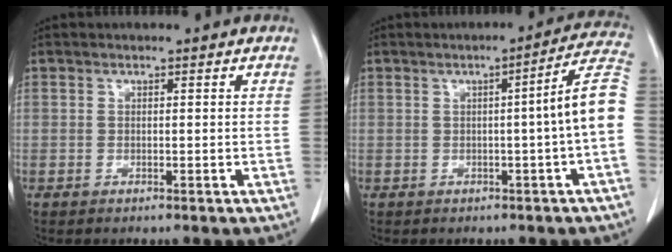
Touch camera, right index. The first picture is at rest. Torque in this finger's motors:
{"motor_torque": [0.49, -0.19, 0.36, 0.08]}